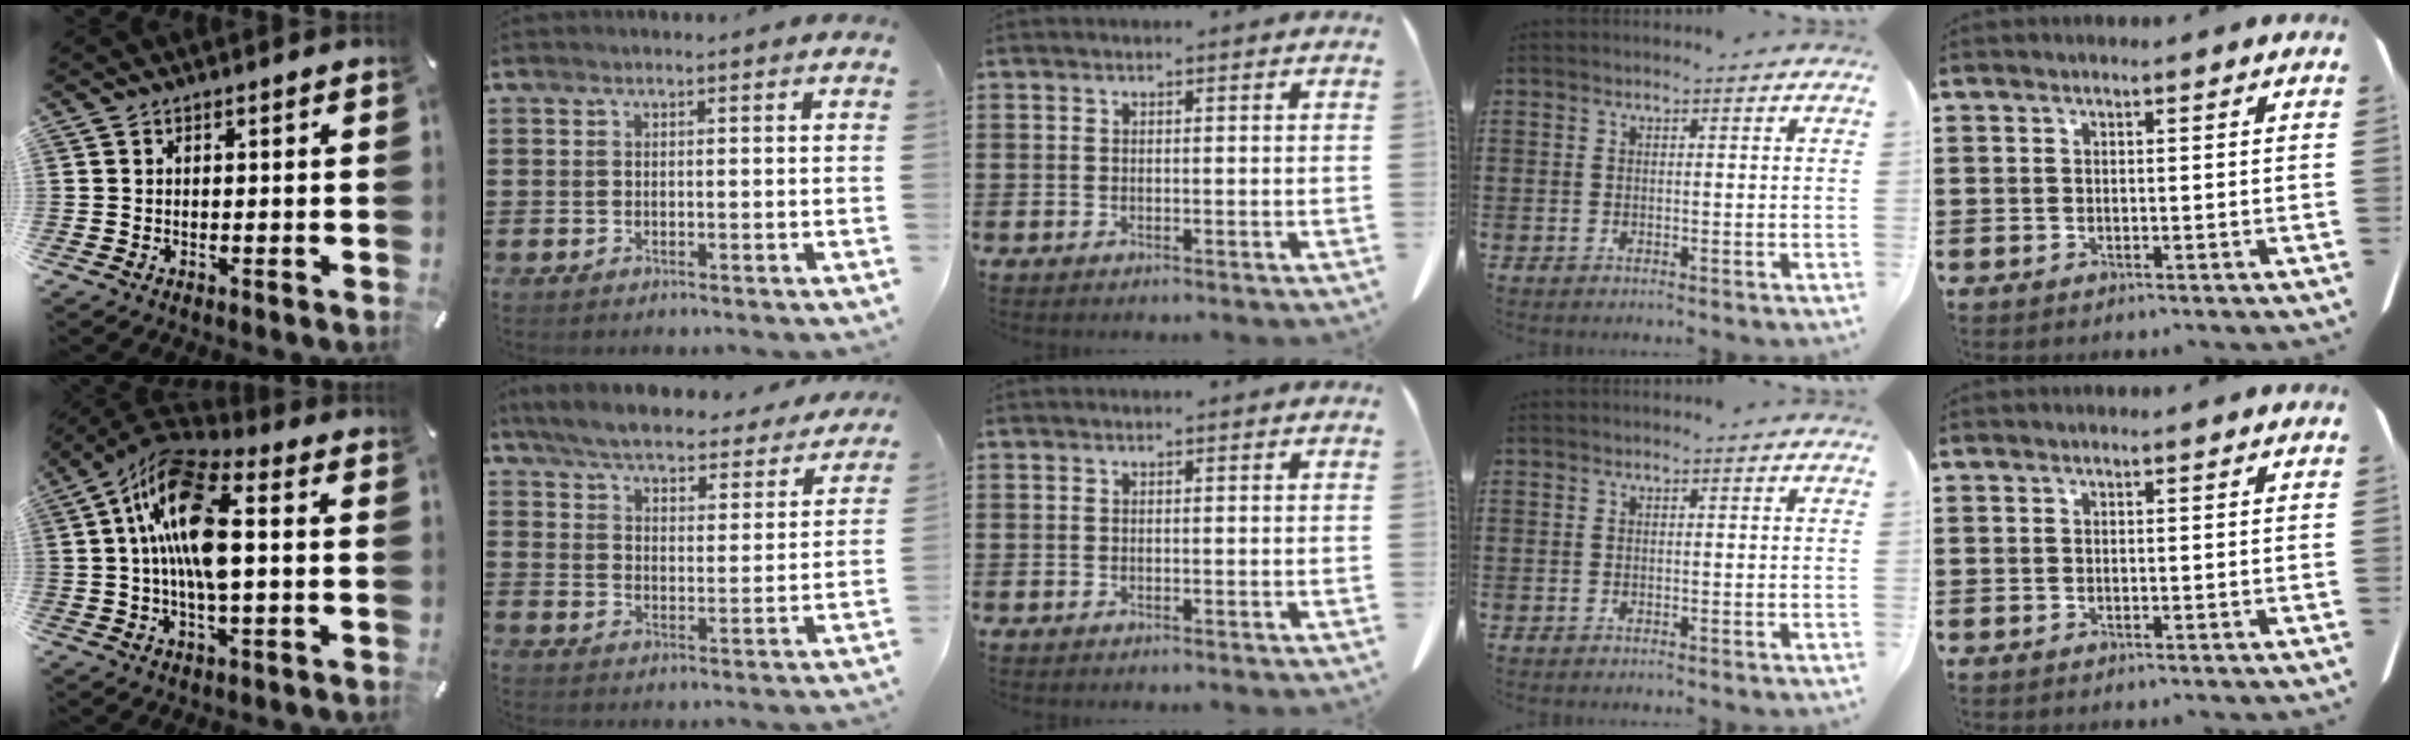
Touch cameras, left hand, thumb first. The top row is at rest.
{"thumb": {"total": 16.4, "force": [1.5, 7.1, 14.8], "torque": [-0.292, 0.005, 0.028]}, "index": {"total": 6.2, "force": [5.9, 0.4, 1.6], "torque": [-0.059, -0.038, 0.102]}}